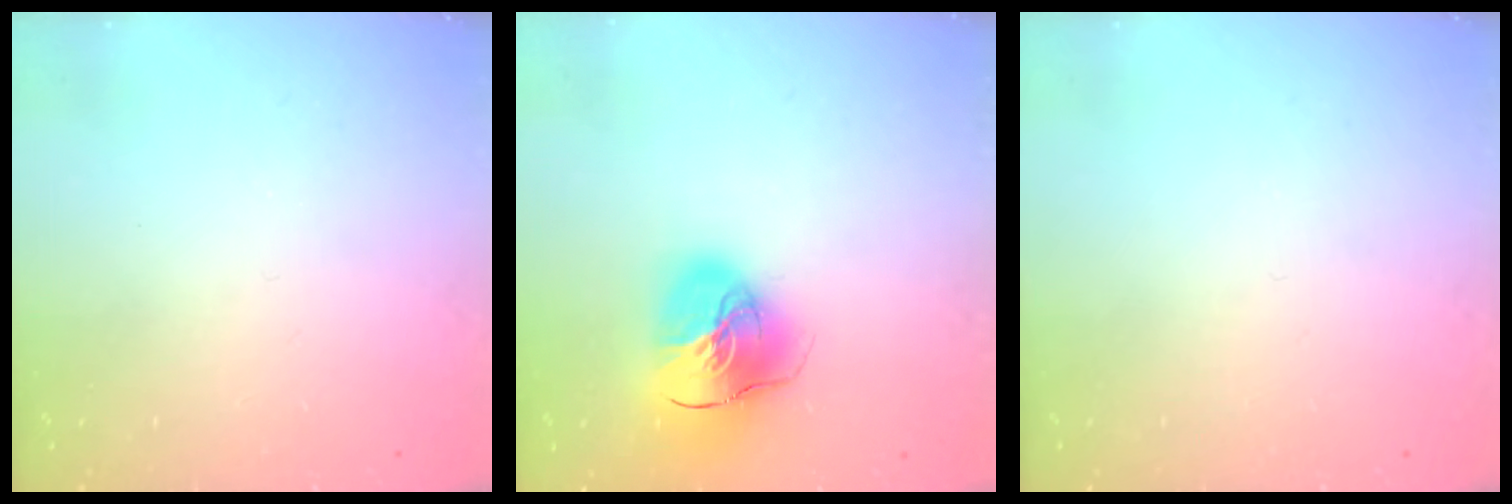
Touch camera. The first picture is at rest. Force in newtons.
{"total": 16.5, "press": 16.4, "slide": 2.3}
{"total": 0.0}